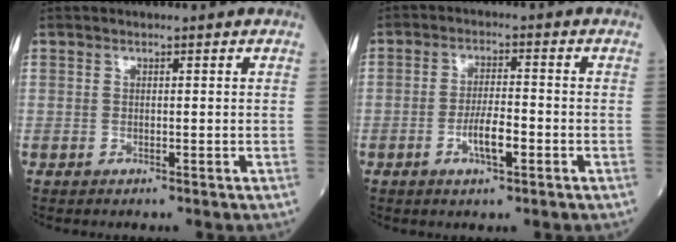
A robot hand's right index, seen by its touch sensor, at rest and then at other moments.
{"total": 4.7, "force": [-1.7, 1.0, 4.2], "torque": [-0.081, 0.001, -0.029]}